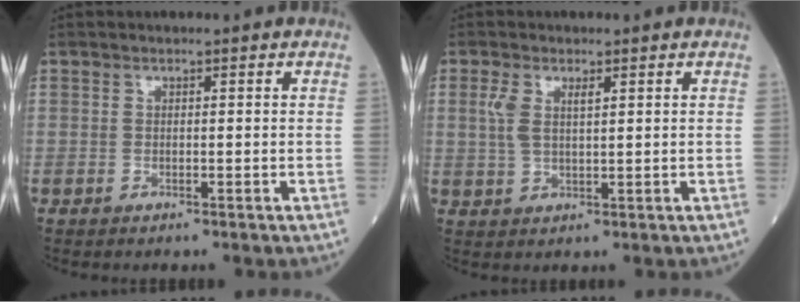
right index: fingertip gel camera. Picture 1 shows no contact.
{"total": 3.8, "force": [1.4, 1.4, 3.3], "torque": [-0.077, 0.010, 0.031]}